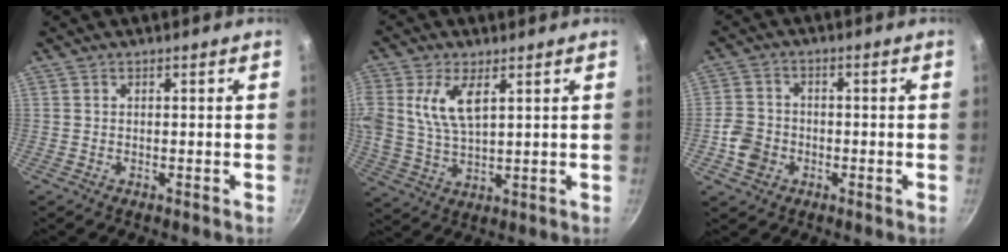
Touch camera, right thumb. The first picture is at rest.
{"total": 9.1, "force": [3.2, 4.4, 7.3], "torque": [-0.149, -0.006, 0.069]}
{"total": 5.8, "force": [-1.9, 4.9, 2.6], "torque": [-0.036, 0.018, -0.037]}